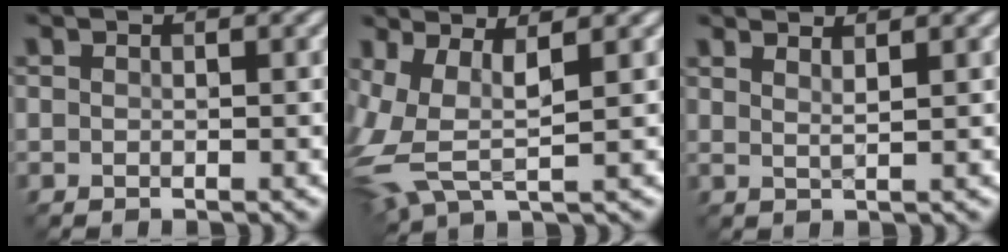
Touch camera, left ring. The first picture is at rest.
{"total": 6.3, "force": [0.5, 2.7, 5.6], "torque": [-0.145, -0.002, 0.010]}
{"total": 2.2, "force": [1.7, 0.6, 1.3], "torque": [-0.004, 0.003, 0.009]}